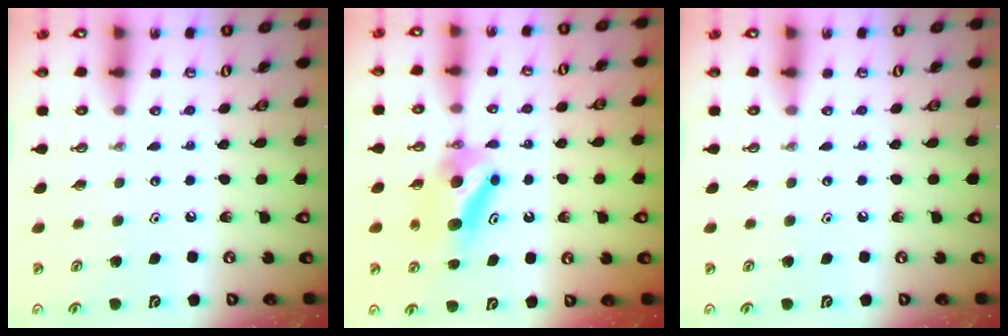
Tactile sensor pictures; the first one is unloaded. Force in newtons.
{"total": 6.9, "press": 6.6, "slide": 1.9}
{"total": 0.0}